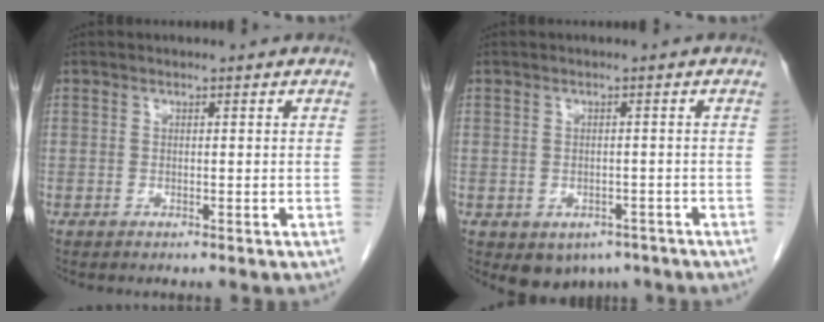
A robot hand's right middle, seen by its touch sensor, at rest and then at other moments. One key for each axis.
{"total": 4.5, "fx": -2.7, "fy": 3.1, "fz": 1.7, "tx": -0.017, "ty": -0.001, "tz": -0.028}